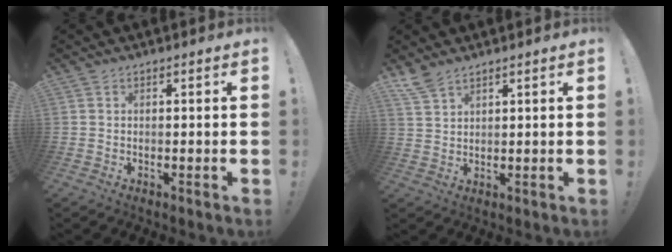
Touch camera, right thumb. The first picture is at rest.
{"total": 4.9, "force": [4.1, 1.5, 2.2], "torque": [-0.044, -0.021, 0.079]}